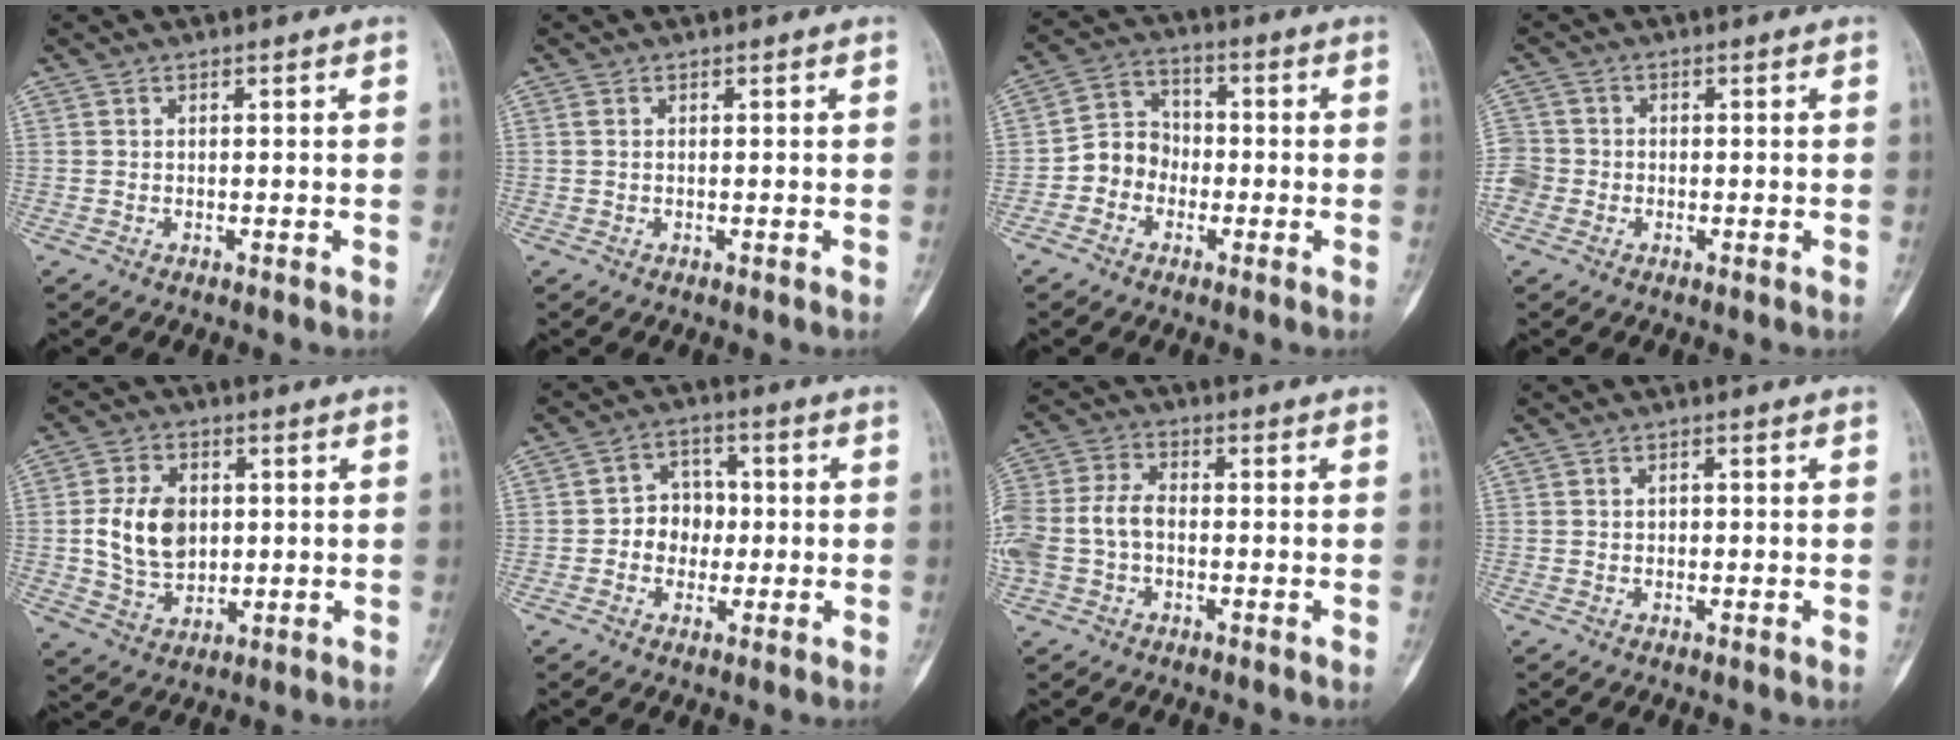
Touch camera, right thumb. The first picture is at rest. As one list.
[{"total": 0.5, "force": [0.1, 0.3, 0.4], "torque": [-0.012, 0.003, 0.002]}, {"total": 7.2, "force": [-2.1, 6.3, 2.7], "torque": [-0.020, 0.030, -0.053]}, {"total": 4.9, "force": [-1.2, 4.6, 1.3], "torque": [-0.030, 0.012, -0.026]}, {"total": 10.7, "force": [1.0, 7.7, 7.4], "torque": [-0.118, -0.004, 0.024]}, {"total": 6.7, "force": [-0.5, 5.8, 3.4], "torque": [-0.008, 0.017, -0.018]}, {"total": 10.9, "force": [-1.6, 7.6, 7.7], "torque": [-0.177, 0.030, -0.035]}, {"total": 0.8, "force": [0.0, 0.7, 0.4], "torque": [-0.003, 0.003, -0.001]}]